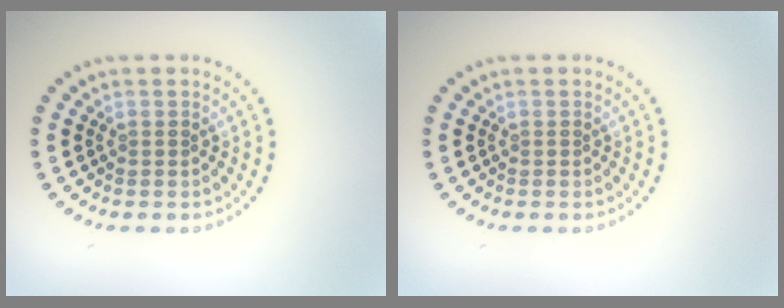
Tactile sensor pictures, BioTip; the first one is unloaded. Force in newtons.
{"total": 0.0}